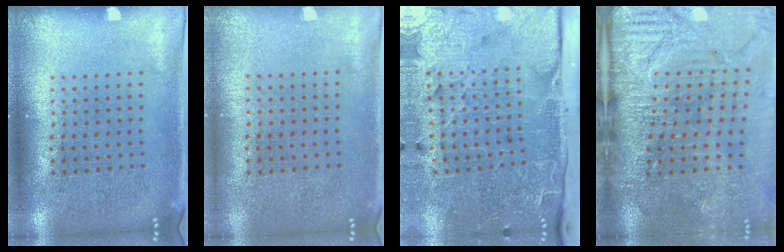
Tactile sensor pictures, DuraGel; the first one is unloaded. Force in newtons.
{"total": 0.0}
{"total": 4.1, "press": 3.7, "slide": 1.9}
{"total": 4.4, "press": 3.8, "slide": 2.2}